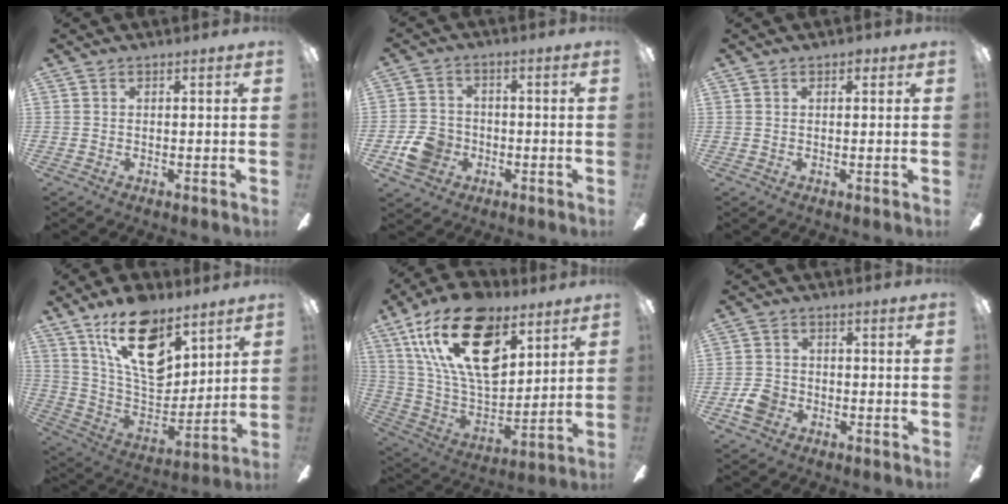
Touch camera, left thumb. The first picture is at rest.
{"total": 8.1, "force": [-2.8, 6.8, 3.4], "torque": [-0.065, 0.020, -0.052]}
{"total": 1.0, "force": [0.5, 0.7, 0.4], "torque": [0.000, 0.000, 0.006]}
{"total": 20.3, "force": [12.2, 10.6, 12.3], "torque": [-0.208, -0.069, 0.215]}
{"total": 25.8, "force": [13.1, 13.5, 17.8], "torque": [-0.336, -0.064, 0.232]}
{"total": 5.4, "force": [-2.5, 4.2, 2.4], "torque": [-0.055, 0.012, -0.046]}